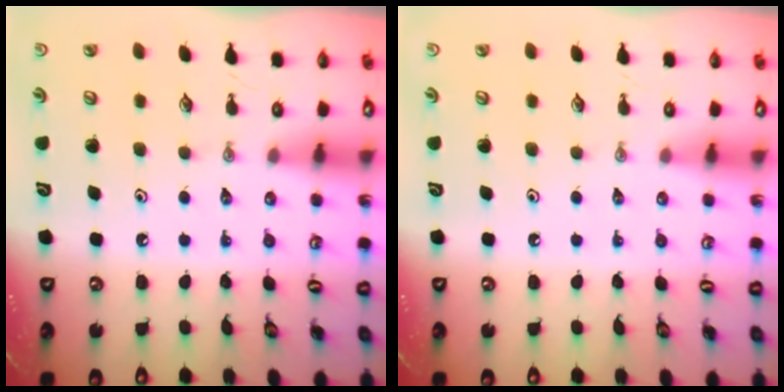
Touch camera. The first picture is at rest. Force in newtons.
{"total": 0.0}